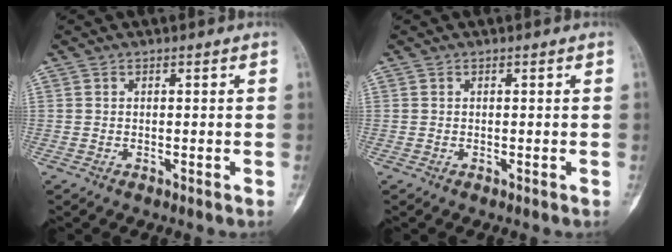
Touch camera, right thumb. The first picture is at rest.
{"total": 0.0}